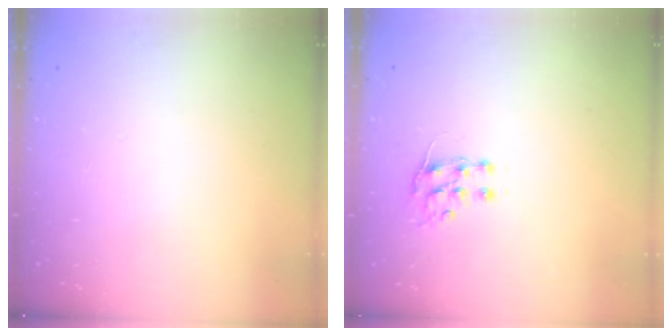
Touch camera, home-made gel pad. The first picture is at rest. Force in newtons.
{"total": 6.4, "press": 6.4, "slide": 0.5}